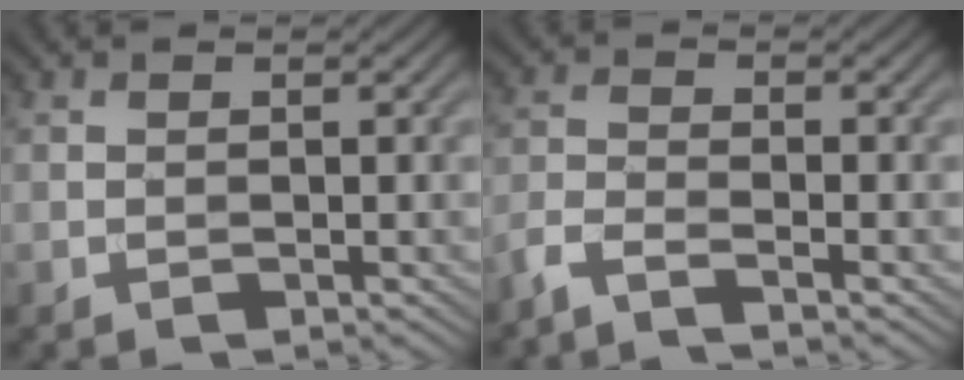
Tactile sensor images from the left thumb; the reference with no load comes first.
{"total": 3.3, "force": [-2.7, 0.5, 1.8], "torque": [-0.042, -0.007, -0.070]}